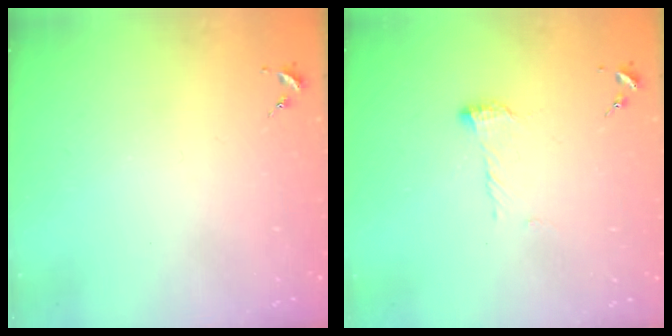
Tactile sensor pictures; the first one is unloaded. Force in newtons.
{"total": 7.6, "press": 7.5, "slide": 0.8}